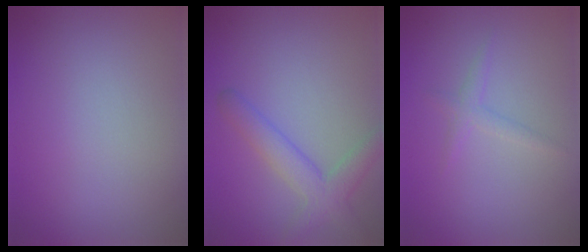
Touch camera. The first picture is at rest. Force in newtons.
{"total": 3.6, "press": 3.6, "slide": 0.2}
{"total": 1.2, "press": 1.2, "slide": 0.0}